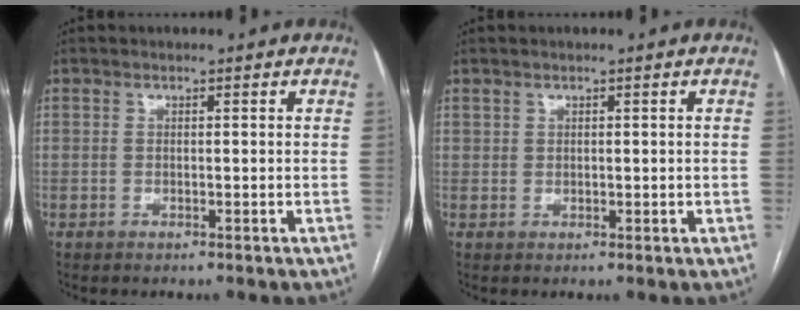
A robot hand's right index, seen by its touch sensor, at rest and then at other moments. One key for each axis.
{"total": 0.9, "fx": 0.5, "fy": 0.7, "fz": 0.3, "tx": 0.002, "ty": -0.001, "tz": 0.008}